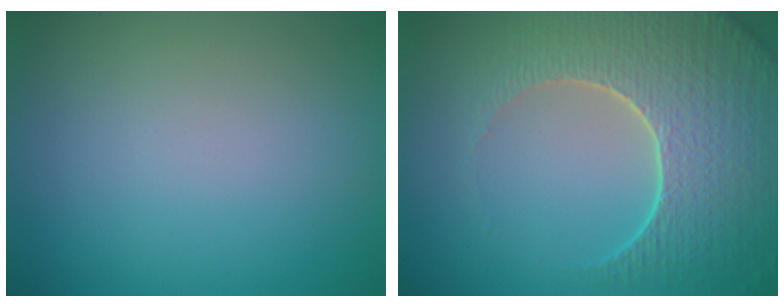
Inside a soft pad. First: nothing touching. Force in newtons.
{"total": 7.3, "press": 5.8, "slide": 4.5}